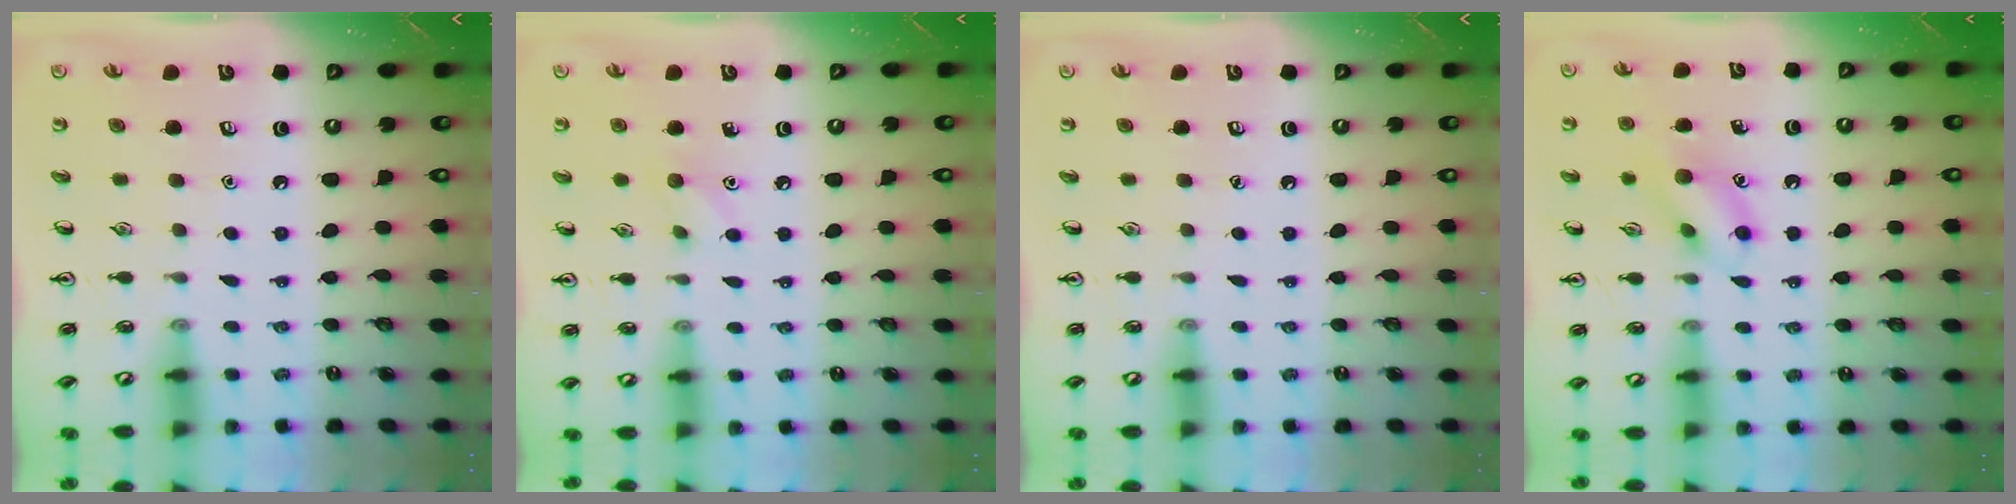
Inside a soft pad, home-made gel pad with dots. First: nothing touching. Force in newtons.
{"total": 5.1, "press": 4.9, "slide": 1.4}
{"total": 0.0}
{"total": 10.7, "press": 10.7, "slide": 1.0}